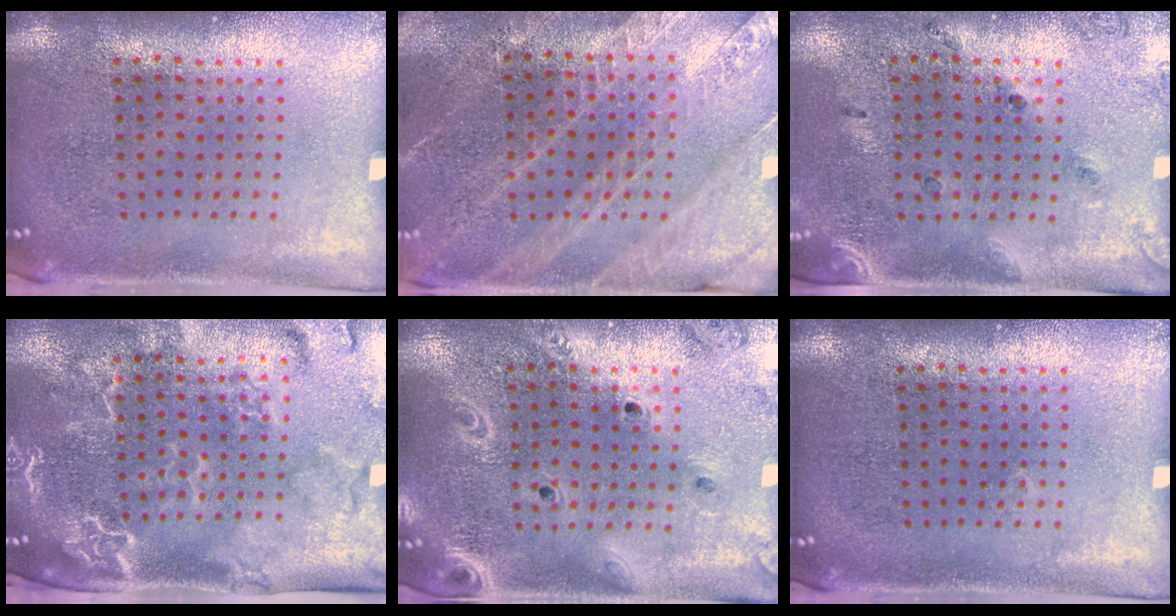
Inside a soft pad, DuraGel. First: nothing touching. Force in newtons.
{"total": 2.8, "press": 2.7, "slide": 0.7}
{"total": 1.5, "press": 1.0, "slide": 1.1}
{"total": 2.8, "press": 2.5, "slide": 1.4}
{"total": 2.2, "press": 2.0, "slide": 0.9}
{"total": 0.0}